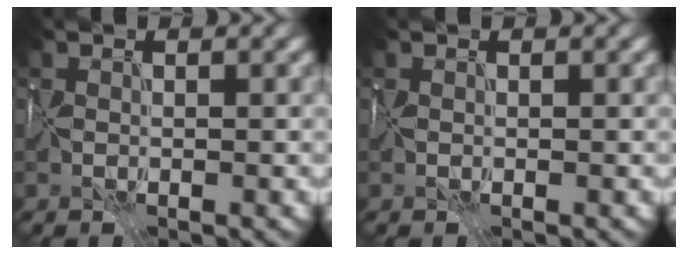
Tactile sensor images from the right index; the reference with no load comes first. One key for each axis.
{"total": 0.0}